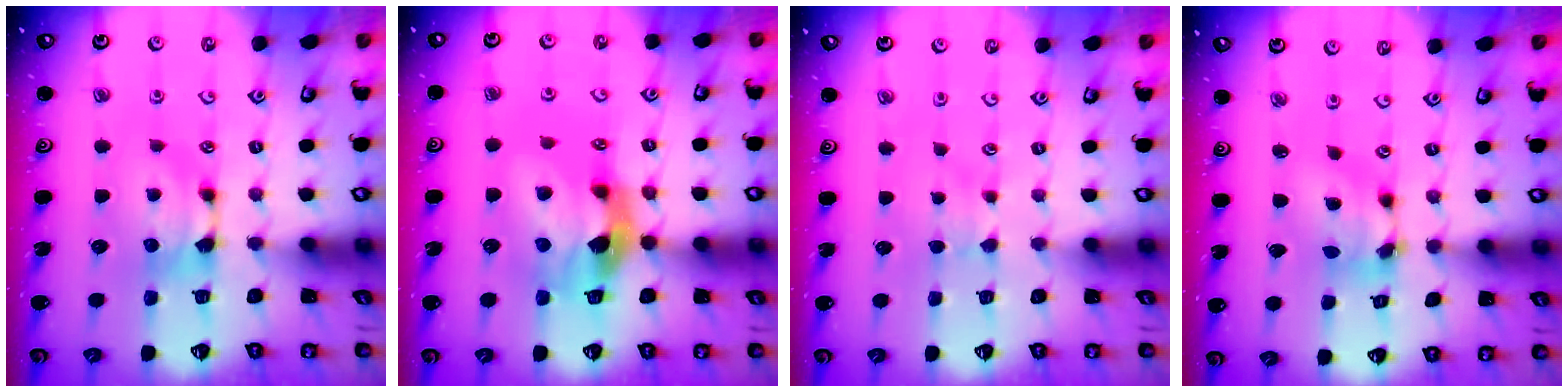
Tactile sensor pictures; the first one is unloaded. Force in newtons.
{"total": 6.8, "press": 6.5, "slide": 1.9}
{"total": 1.6, "press": 1.6, "slide": 0.3}
{"total": 3.6, "press": 3.2, "slide": 1.4}